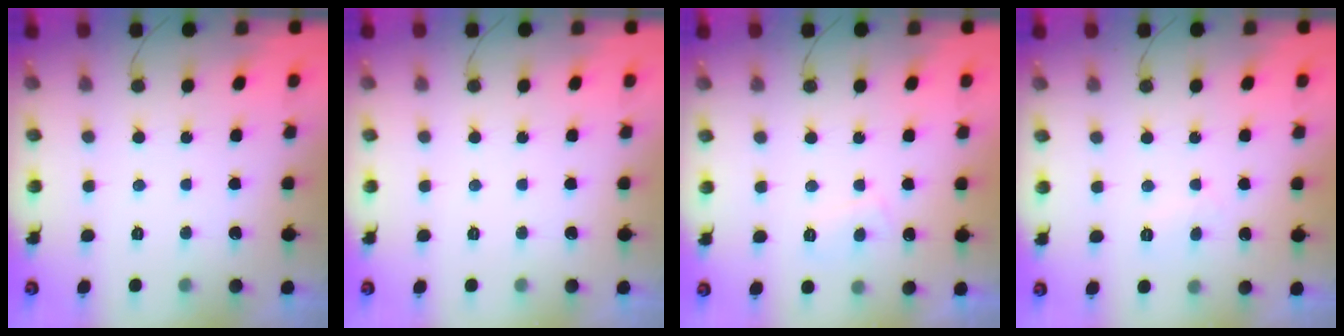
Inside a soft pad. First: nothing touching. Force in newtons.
{"total": 0.0}
{"total": 3.1, "press": 3.1, "slide": 0.7}
{"total": 3.0, "press": 2.9, "slide": 0.3}